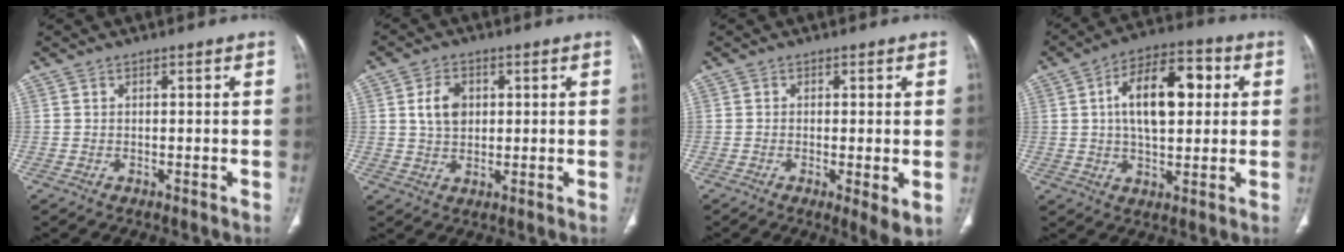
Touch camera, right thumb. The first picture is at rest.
{"total": 5.8, "force": [1.3, 4.1, 3.8], "torque": [-0.057, -0.003, 0.023]}
{"total": 4.9, "force": [-0.9, 1.1, 4.7], "torque": [-0.080, -0.017, -0.017]}
{"total": 14.7, "force": [2.8, 7.6, 12.3], "torque": [-0.181, 0.019, 0.041]}